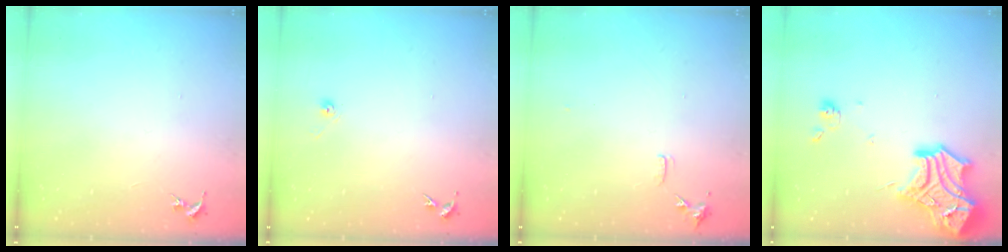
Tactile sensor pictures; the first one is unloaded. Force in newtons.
{"total": 3.3, "press": 2.7, "slide": 2.0}
{"total": 6.8, "press": 6.7, "slide": 0.9}
{"total": 19.1, "press": 19.0, "slide": 1.6}